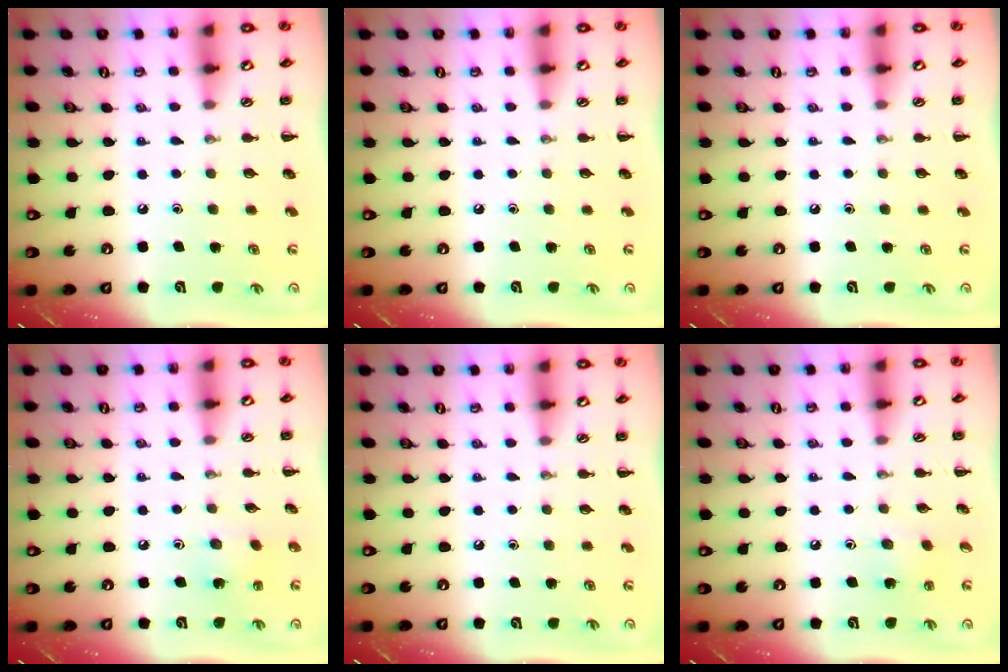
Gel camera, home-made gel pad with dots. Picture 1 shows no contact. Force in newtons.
{"total": 0.0}
{"total": 0.0}
{"total": 4.6, "press": 4.4, "slide": 1.3}
{"total": 0.0}
{"total": 6.5, "press": 6.3, "slide": 1.4}